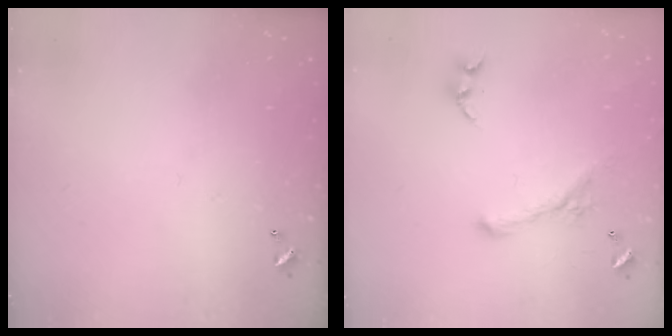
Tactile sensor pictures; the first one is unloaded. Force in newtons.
{"total": 1.3, "press": 0.5, "slide": 1.2}